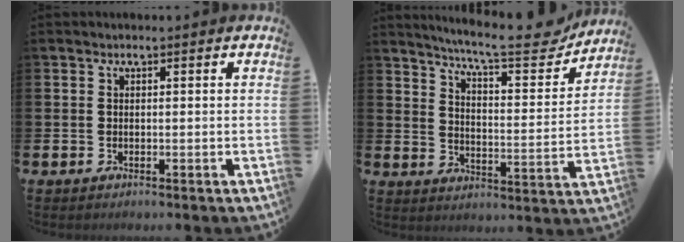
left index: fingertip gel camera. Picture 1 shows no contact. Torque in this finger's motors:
{"motor_torque": [0.32, -1.82, 0.52, 0.14]}